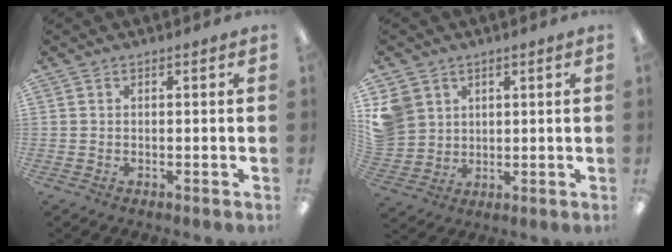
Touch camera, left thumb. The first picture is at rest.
{"total": 7.1, "force": [3.3, 6.2, 1.0], "torque": [-0.044, -0.002, 0.068]}